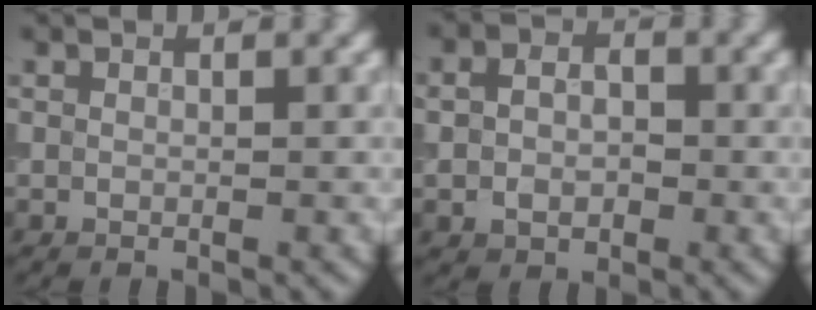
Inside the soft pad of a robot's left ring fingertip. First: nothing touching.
{"total": 3.5, "force": [-0.2, 2.8, 2.1], "torque": [-0.029, -0.002, -0.005]}